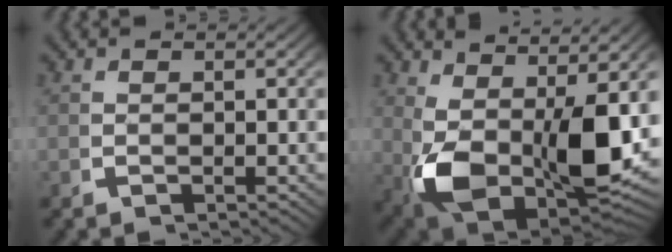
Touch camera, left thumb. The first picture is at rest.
{"total": 15.0, "force": [-1.8, 9.2, 11.7], "torque": [-0.255, -0.076, 0.011]}